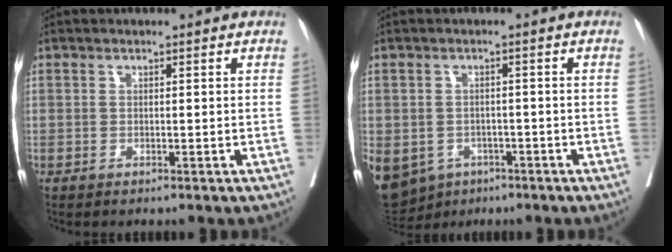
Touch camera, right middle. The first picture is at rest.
{"total": 17.9, "force": [-8.3, 14.2, 7.1], "torque": [-0.237, -0.010, -0.108]}